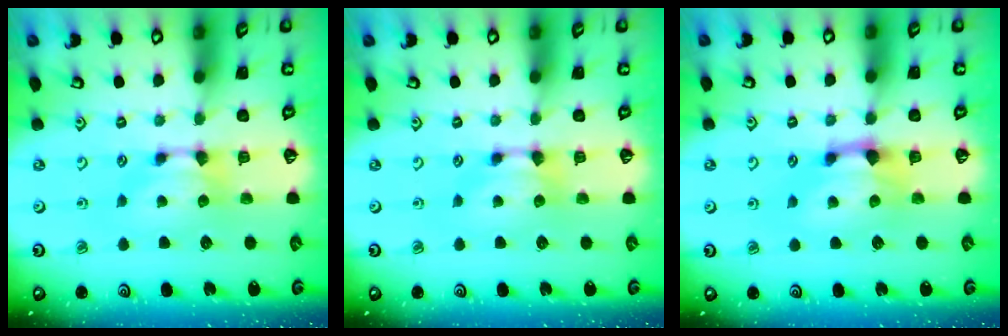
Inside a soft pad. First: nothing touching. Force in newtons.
{"total": 0.0}
{"total": 1.7, "press": 1.1, "slide": 1.3}